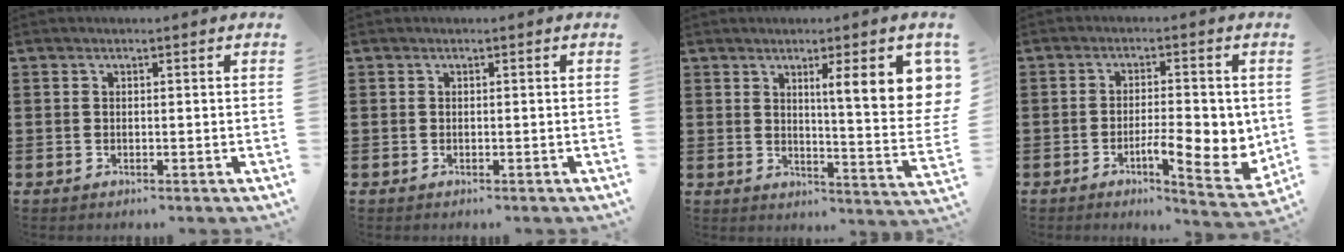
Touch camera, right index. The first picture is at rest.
{"total": 0.0}
{"total": 10.3, "force": [4.2, 1.3, 9.3], "torque": [-0.146, -0.018, 0.063]}
{"total": 8.9, "force": [-1.9, 3.2, 8.0], "torque": [-0.105, -0.006, -0.026]}